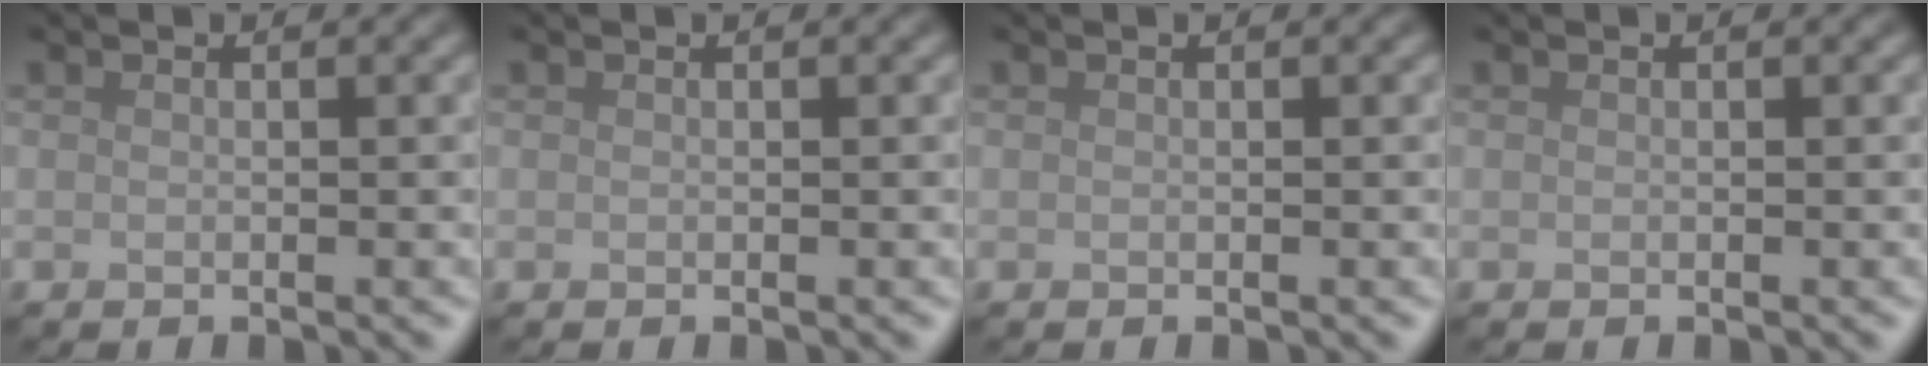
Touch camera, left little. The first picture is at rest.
{"total": 0.0}
{"total": 0.0}
{"total": 0.0}